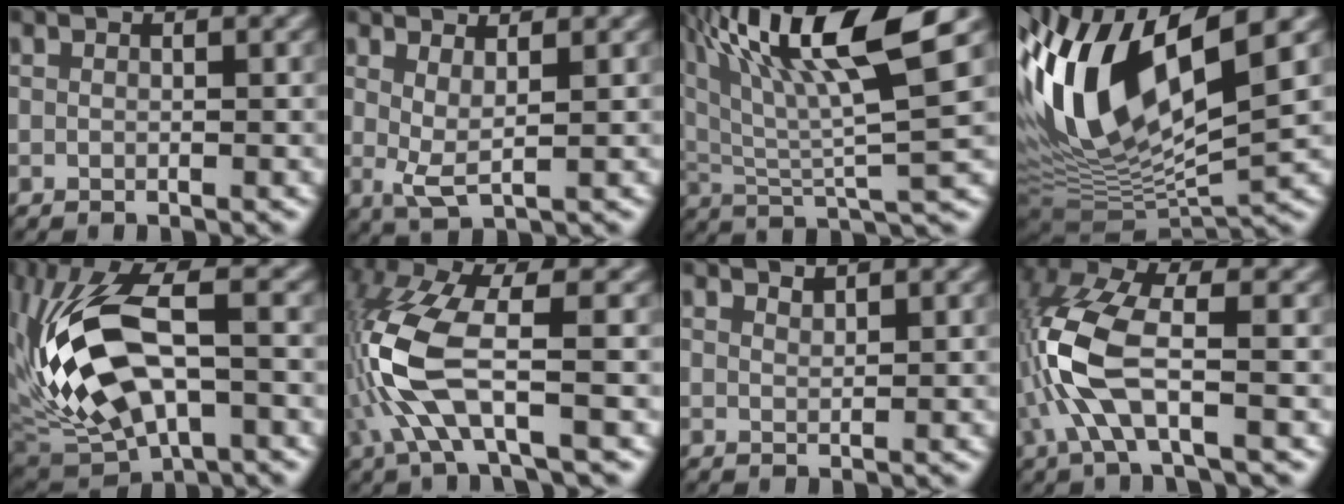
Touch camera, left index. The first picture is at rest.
{"total": 2.5, "force": [1.0, 0.6, 2.2], "torque": [-0.039, -0.008, 0.018]}
{"total": 13.4, "force": [6.8, 2.8, 11.2], "torque": [-0.198, 0.018, 0.119]}
{"total": 13.6, "force": [2.8, 5.6, 12.1], "torque": [-0.242, -0.003, 0.051]}
{"total": 12.4, "force": [-0.1, 6.2, 10.7], "torque": [-0.229, 0.008, -0.012]}
{"total": 8.7, "force": [-2.0, 2.8, 8.0], "torque": [-0.206, 0.003, -0.045]}
{"total": 0.9, "force": [0.9, 0.1, 0.1], "torque": [0.000, -0.002, 0.017]}
{"total": 7.6, "force": [-1.3, 2.7, 6.9], "torque": [-0.175, 0.016, -0.030]}